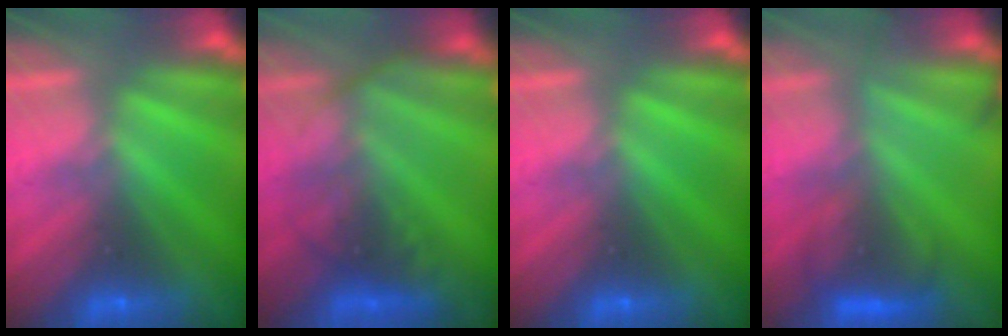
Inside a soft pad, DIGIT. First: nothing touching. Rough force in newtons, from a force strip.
{"total": 7.6}
{"total": 0.0}
{"total": 11.8}